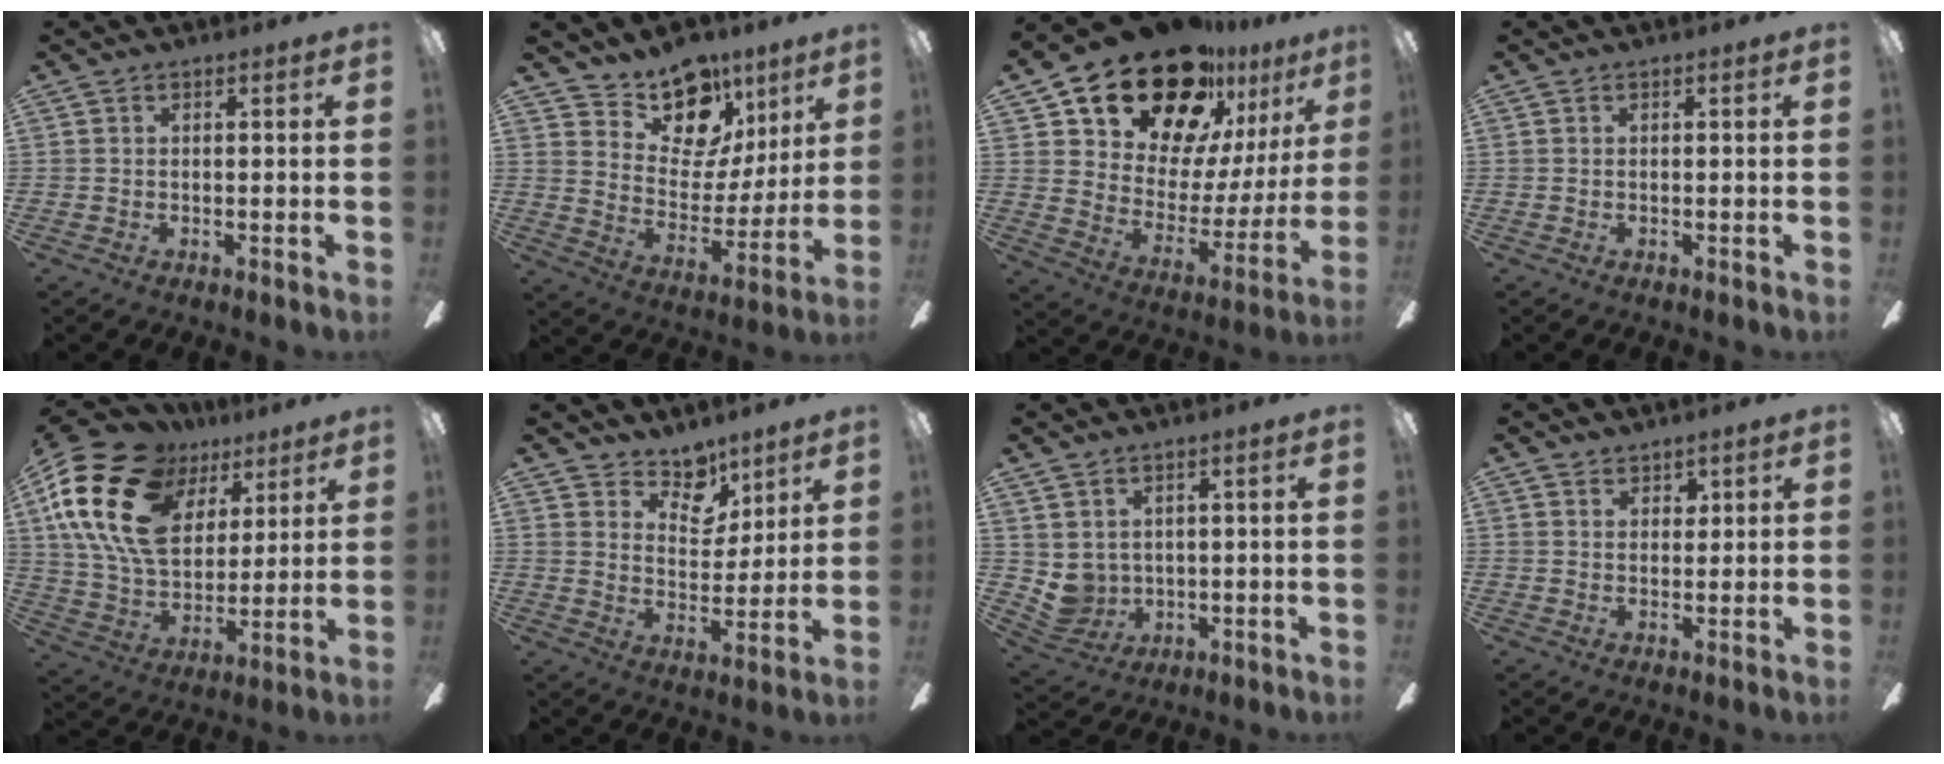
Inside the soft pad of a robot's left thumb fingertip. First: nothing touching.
{"total": 15.5, "force": [11.6, 9.0, 5.1], "torque": [-0.089, -0.087, 0.217]}
{"total": 23.9, "force": [18.5, 11.8, 9.5], "torque": [-0.162, -0.123, 0.344]}
{"total": 0.0}
{"total": 23.4, "force": [10.5, 15.5, 14.1], "torque": [-0.288, -0.041, 0.189]}
{"total": 8.8, "force": [7.1, 4.9, 2.1], "torque": [-0.032, -0.054, 0.132]}
{"total": 5.6, "force": [3.0, 4.6, 1.0], "torque": [-0.052, -0.020, 0.063]}
{"total": 2.9, "force": [2.3, 1.8, 0.2], "torque": [0.006, -0.008, 0.040]}